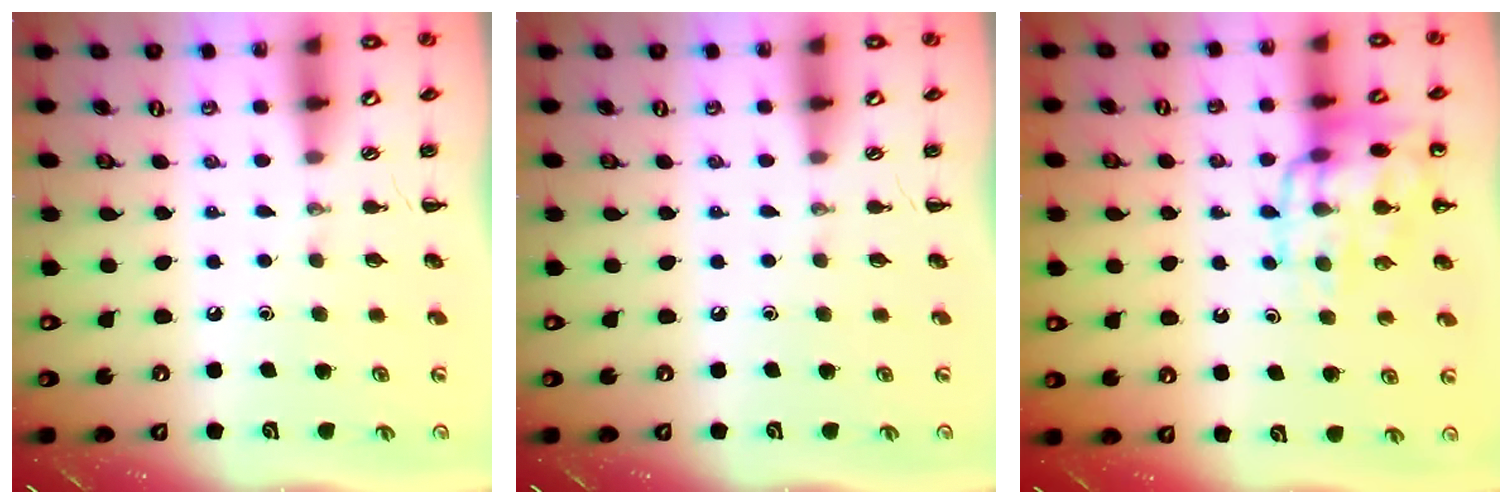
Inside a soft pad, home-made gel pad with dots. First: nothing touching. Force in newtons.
{"total": 0.0}
{"total": 15.4, "press": 15.3, "slide": 2.0}